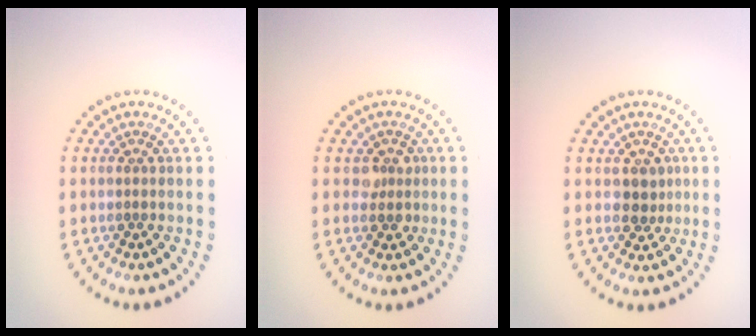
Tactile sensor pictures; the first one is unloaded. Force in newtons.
{"total": 1.7, "press": 1.4, "slide": 0.9}
{"total": 1.9, "press": 1.6, "slide": 1.1}